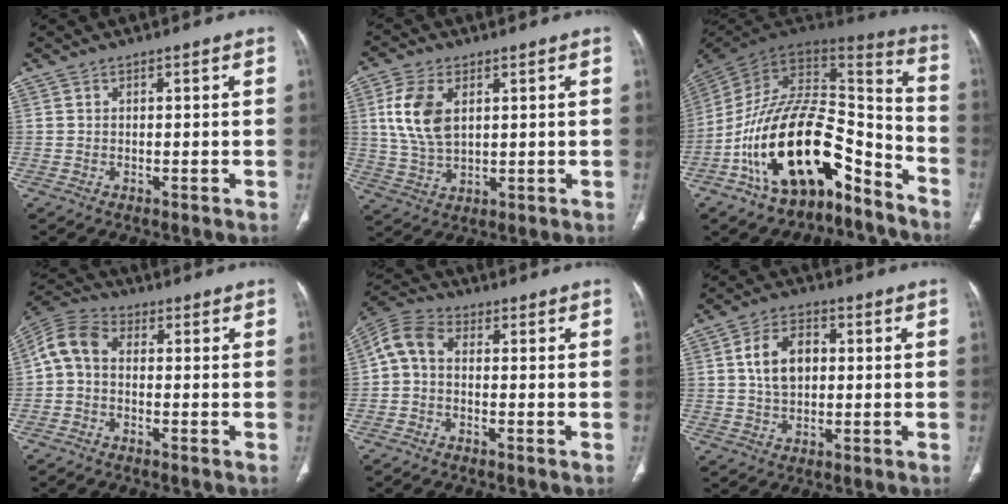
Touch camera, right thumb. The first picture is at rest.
{"total": 10.1, "force": [2.7, 6.0, 7.7], "torque": [-0.156, -0.006, 0.060]}
{"total": 26.0, "force": [-14.2, 12.9, 17.6], "torque": [-0.286, 0.104, -0.235]}
{"total": 6.9, "force": [-0.4, 4.5, 5.1], "torque": [-0.098, 0.023, -0.025]}
{"total": 6.1, "force": [-0.3, 3.9, 4.6], "torque": [-0.089, 0.021, -0.022]}
{"total": 8.4, "force": [1.3, 5.5, 6.3], "torque": [-0.099, 0.009, 0.022]}